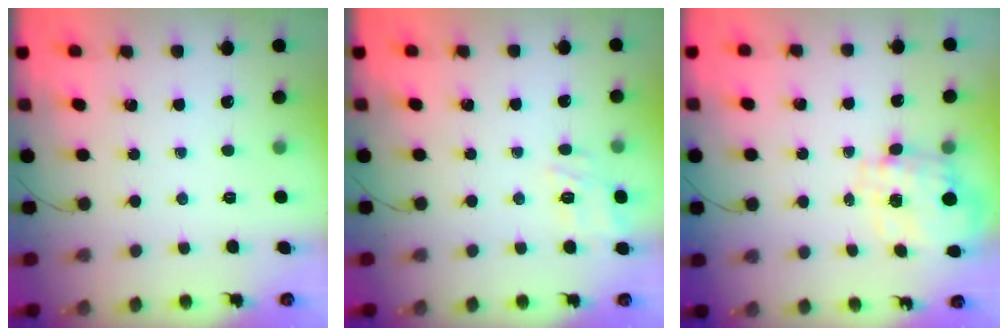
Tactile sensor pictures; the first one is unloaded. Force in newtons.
{"total": 11.5, "press": 11.5, "slide": 0.7}
{"total": 2.9, "press": 2.7, "slide": 1.2}